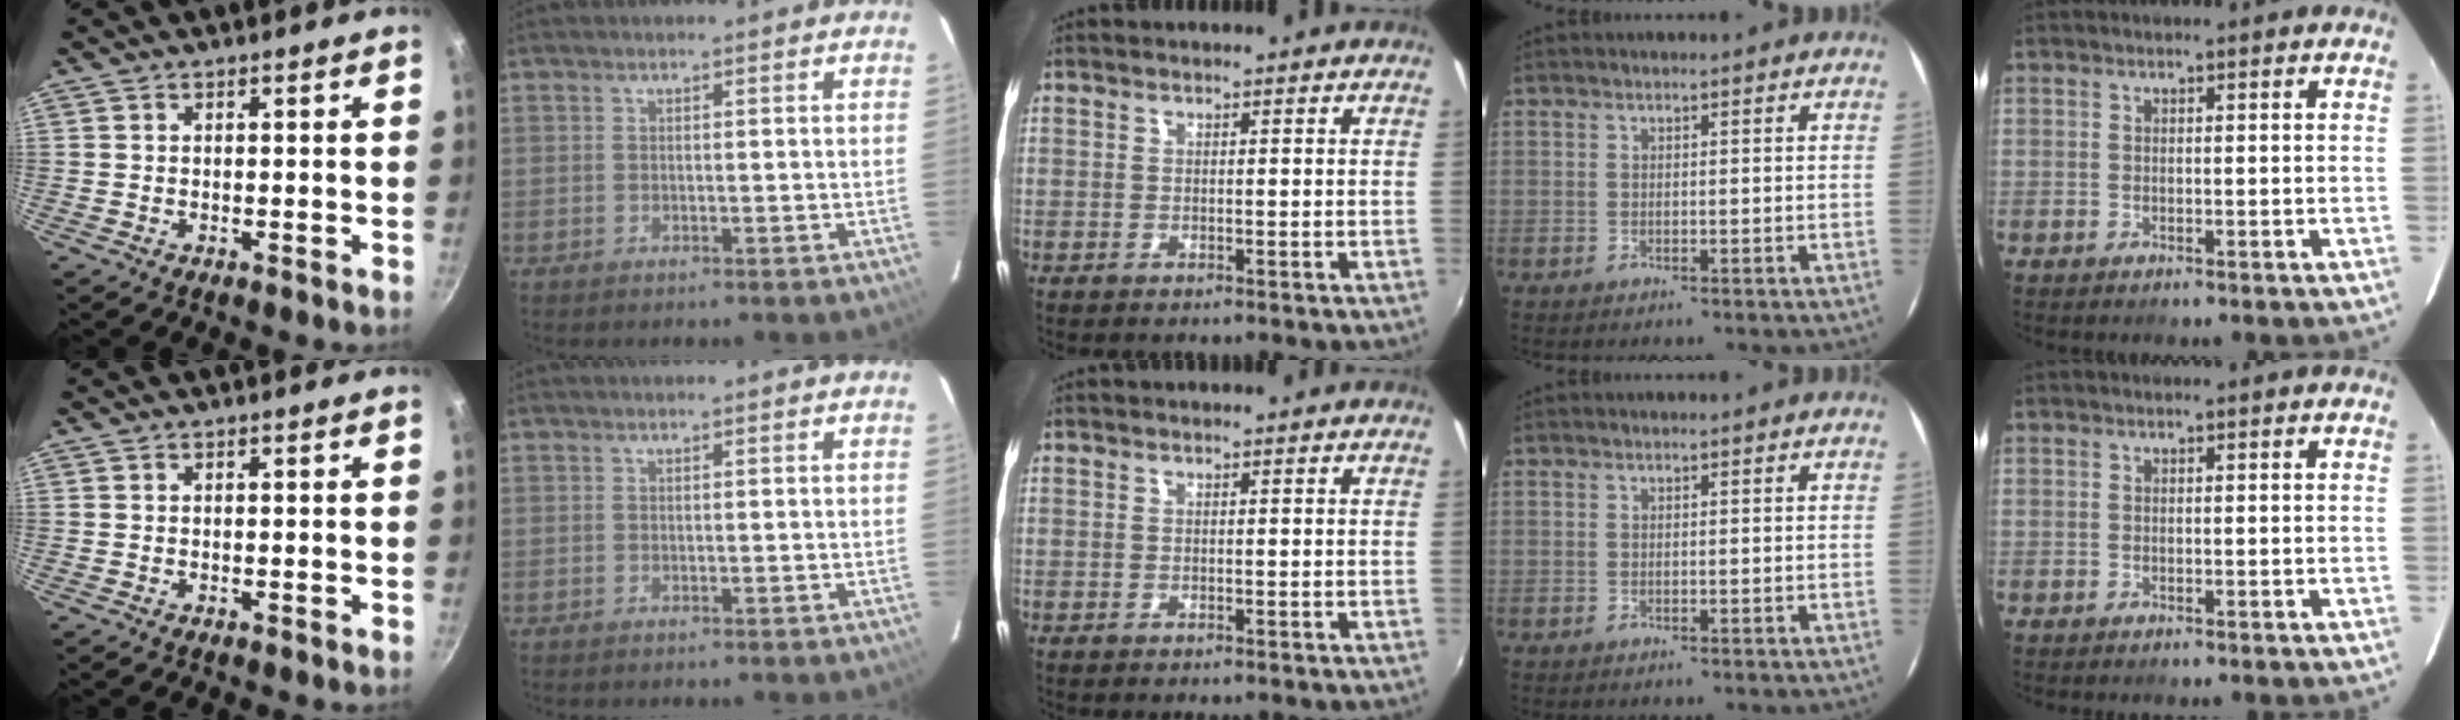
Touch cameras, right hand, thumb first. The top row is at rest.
{}